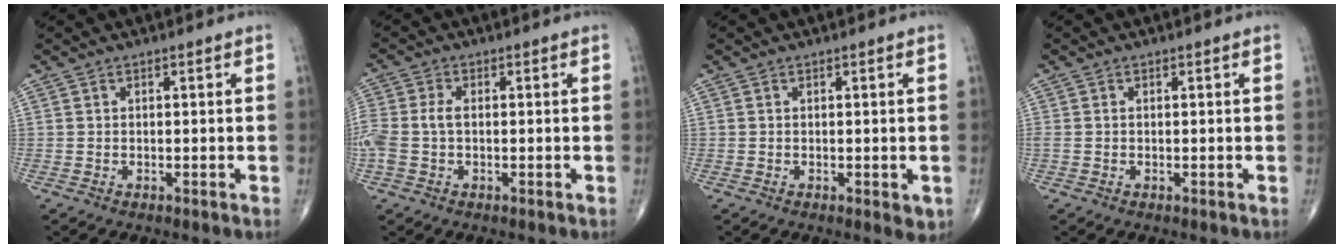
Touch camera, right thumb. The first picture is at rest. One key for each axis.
{"total": 6.7, "fx": -0.5, "fy": 4.1, "fz": 5.2, "tx": -0.149, "ty": 0.011, "tz": -0.010}
{"total": 1.9, "fx": -0.3, "fy": 0.8, "fz": 1.7, "tx": -0.016, "ty": -0.004, "tz": -0.003}
{"total": 0.9, "fx": 0.0, "fy": 0.6, "fz": 0.7, "tx": -0.021, "ty": 0.003, "tz": 0.002}